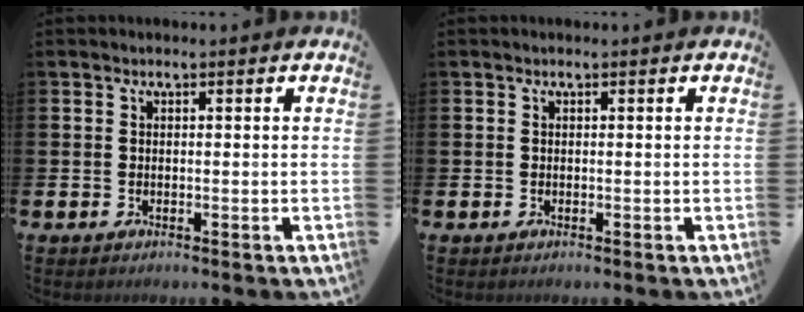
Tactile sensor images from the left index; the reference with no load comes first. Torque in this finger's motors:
{"motor_torque": [-0.01, 0.01, 0.00, 0.00]}